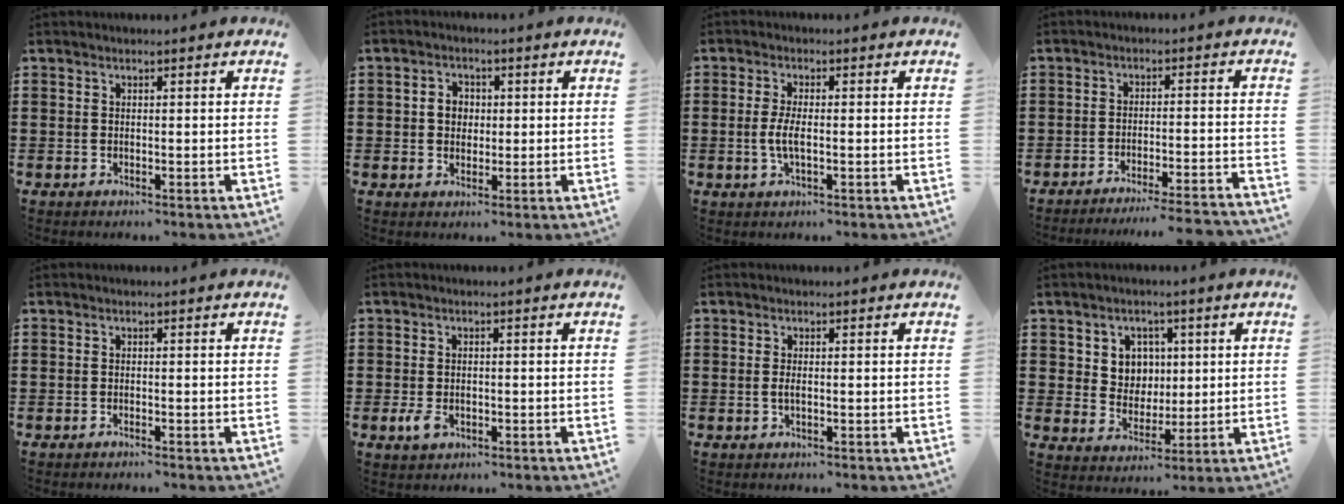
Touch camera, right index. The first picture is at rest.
{"total": 3.1, "force": [0.2, 2.7, 1.5], "torque": [-0.037, 0.012, 0.000]}
{"total": 3.6, "force": [-0.6, 1.1, 3.4], "torque": [-0.081, -0.005, -0.018]}
{"total": 4.1, "force": [-3.9, -0.7, 1.2], "torque": [-0.021, -0.011, -0.079]}
{"total": 0.7, "force": [-0.6, -0.2, 0.1], "torque": [-0.004, -0.004, -0.013]}
{"total": 2.4, "force": [-0.9, 1.5, 1.6], "torque": [-0.046, -0.005, -0.020]}
{"total": 1.1, "force": [-0.1, 0.3, 1.0], "torque": [-0.020, 0.001, -0.002]}
{"total": 5.3, "force": [1.7, 4.8, 1.3], "torque": [-0.042, 0.014, 0.029]}